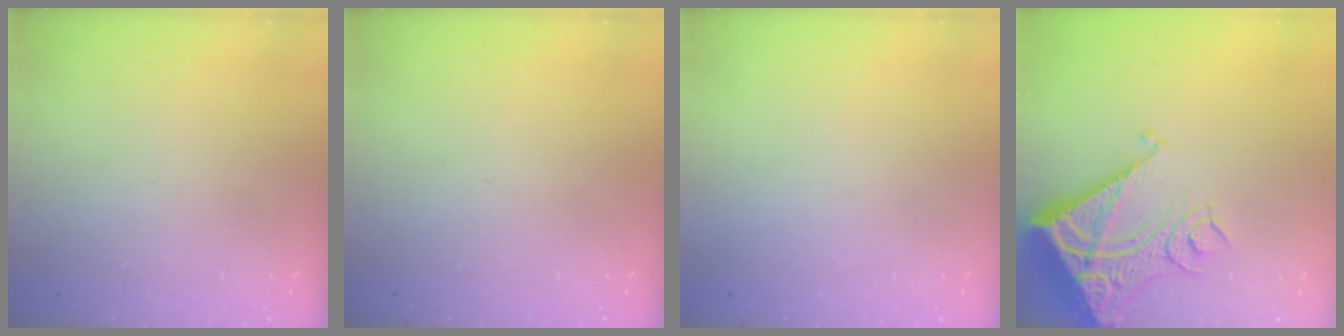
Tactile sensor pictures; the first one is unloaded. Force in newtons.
{"total": 0.0}
{"total": 1.6, "press": 1.6, "slide": 0.1}
{"total": 16.7, "press": 16.6, "slide": 2.1}